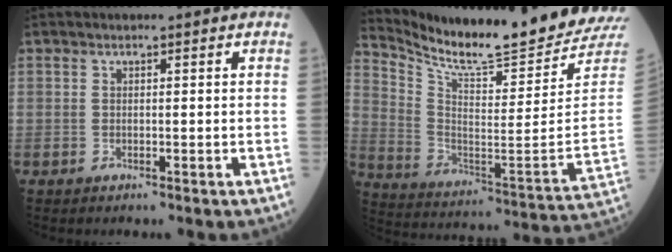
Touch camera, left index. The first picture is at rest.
{"total": 21.9, "force": [20.4, -0.2, 7.8], "torque": [-0.155, -0.116, 0.298]}